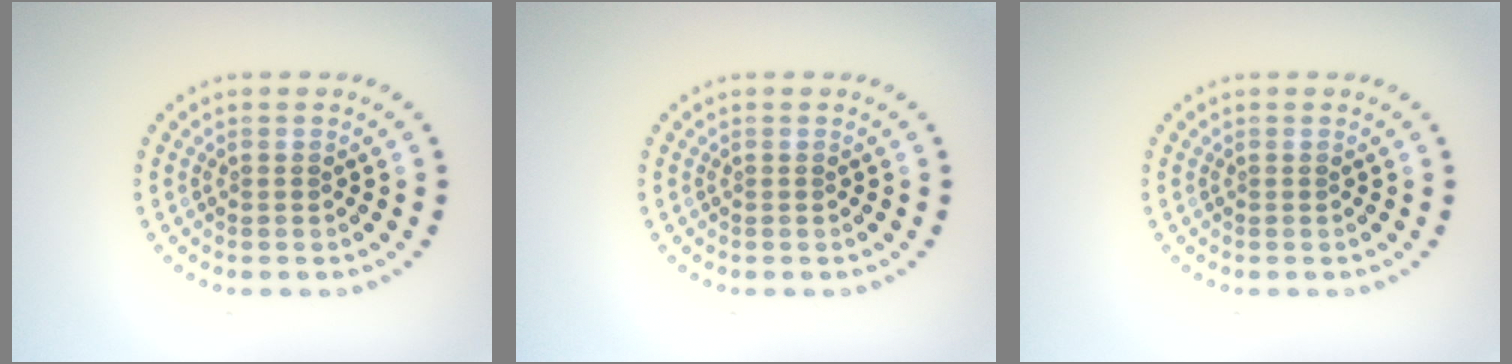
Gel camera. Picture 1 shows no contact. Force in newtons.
{"total": 0.0}
{"total": 0.0}